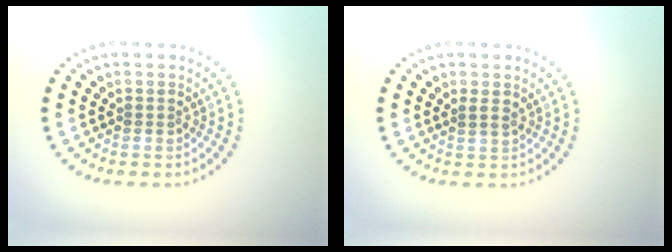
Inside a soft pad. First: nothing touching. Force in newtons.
{"total": 0.8, "press": 0.4, "slide": 0.7}